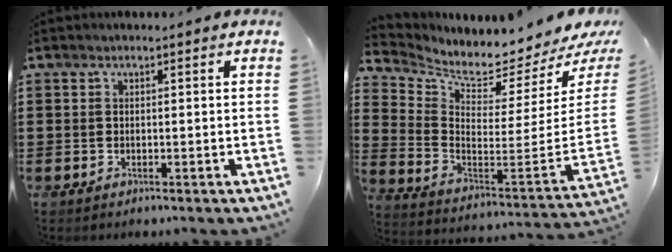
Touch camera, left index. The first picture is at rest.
{"total": 3.0, "force": [2.8, 0.4, 1.1], "torque": [-0.038, -0.065, 0.037]}